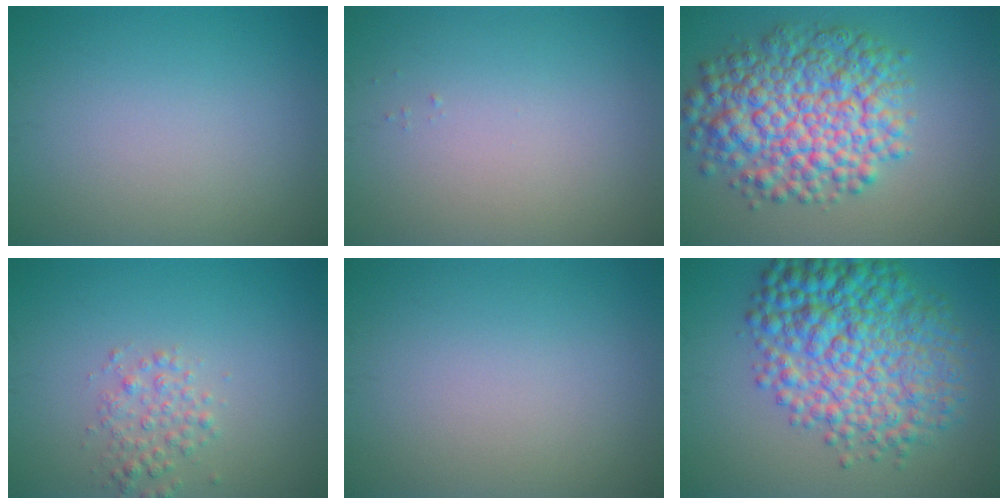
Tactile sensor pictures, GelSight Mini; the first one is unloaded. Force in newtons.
{"total": 0.0}
{"total": 9.5, "press": 9.5, "slide": 0.2}
{"total": 2.1, "press": 2.1, "slide": 0.0}
{"total": 0.0}
{"total": 10.1, "press": 10.1, "slide": 0.1}